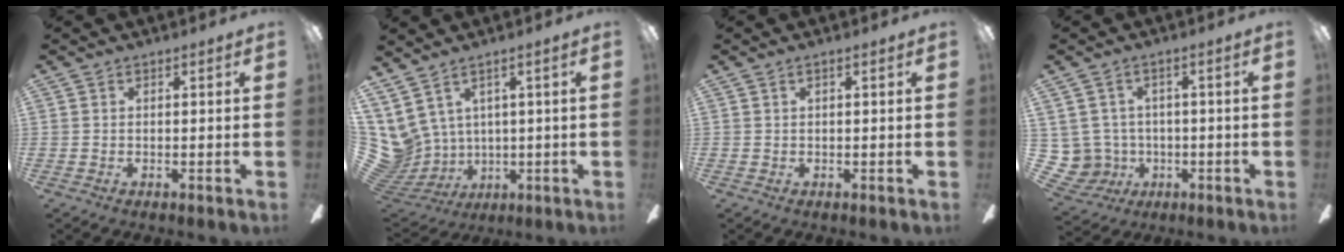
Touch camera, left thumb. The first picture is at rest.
{"total": 8.6, "force": [3.9, 7.1, 2.7], "torque": [-0.118, -0.038, 0.082]}
{"total": 0.6, "force": [0.3, 0.2, 0.5], "torque": [-0.010, 0.003, 0.004]}
{"total": 6.2, "force": [0.6, 6.1, 0.7], "torque": [-0.064, -0.009, 0.017]}